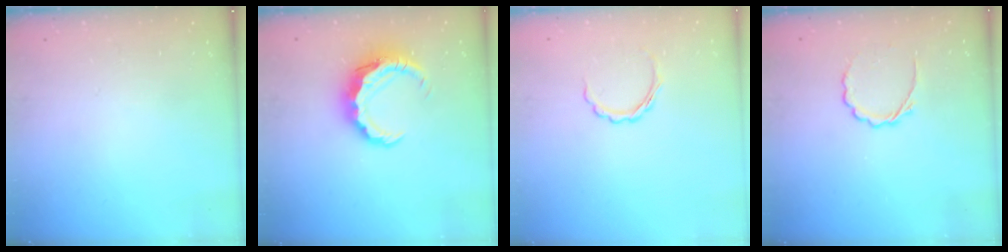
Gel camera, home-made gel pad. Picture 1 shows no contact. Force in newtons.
{"total": 9.4, "press": 9.3, "slide": 1.5}
{"total": 5.4, "press": 5.2, "slide": 1.4}
{"total": 3.1, "press": 2.9, "slide": 1.1}